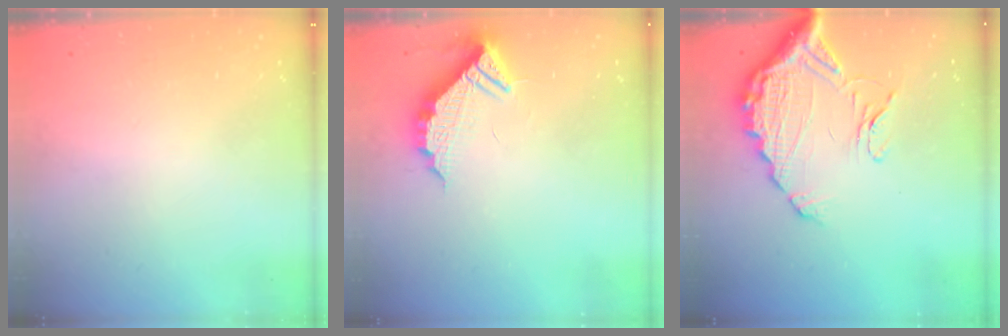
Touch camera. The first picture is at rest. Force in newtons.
{"total": 9.9, "press": 9.9, "slide": 0.4}
{"total": 15.0, "press": 15.0, "slide": 1.2}